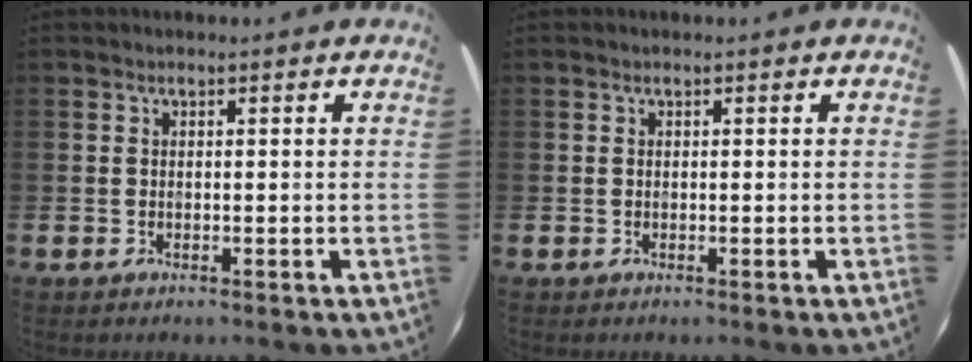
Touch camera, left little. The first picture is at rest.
{"total": 0.0}